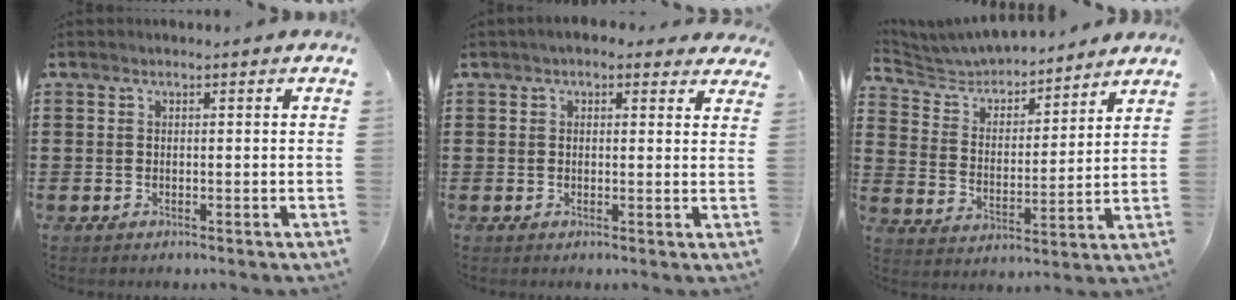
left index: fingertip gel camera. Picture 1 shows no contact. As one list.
[{"total": 2.6, "force": [2.0, 1.3, 1.2], "torque": [-0.030, 0.004, 0.035]}, {"total": 5.4, "force": [5.4, 0.6, 0.7], "torque": [-0.044, -0.037, 0.088]}]